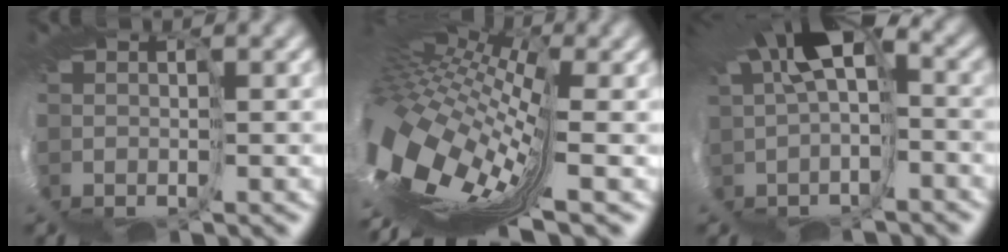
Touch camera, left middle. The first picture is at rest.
{"total": 12.5, "force": [-0.8, 4.7, 11.6], "torque": [-0.193, -0.014, -0.003]}
{"total": 6.3, "force": [0.2, 2.4, 5.8], "torque": [-0.096, -0.009, 0.023]}